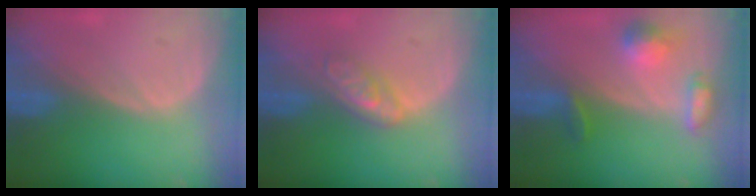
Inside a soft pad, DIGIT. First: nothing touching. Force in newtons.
{"total": 4.6, "press": 4.0, "slide": 2.2}
{"total": 5.9, "press": 5.7, "slide": 1.7}